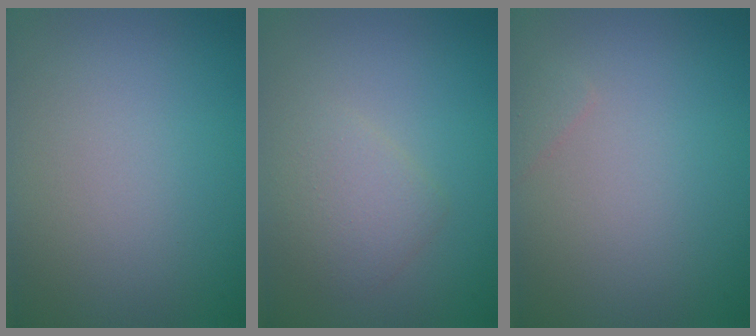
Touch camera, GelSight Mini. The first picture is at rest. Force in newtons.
{"total": 2.4, "press": 2.4, "slide": 0.0}
{"total": 0.6, "press": 0.6, "slide": 0.1}